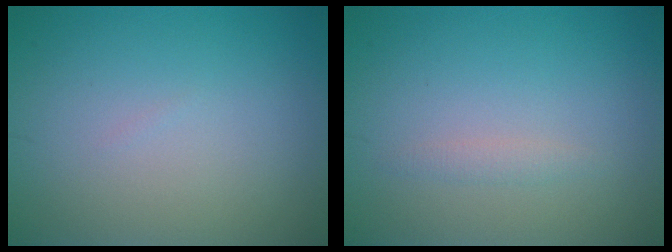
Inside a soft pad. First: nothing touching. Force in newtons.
{"total": 0.8, "press": 0.8, "slide": 0.1}